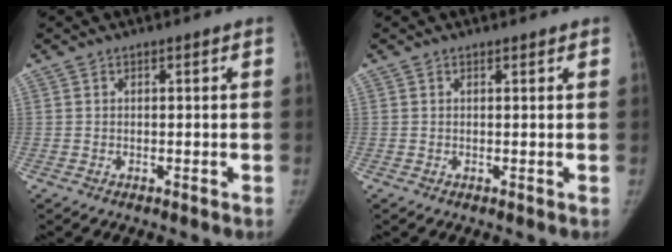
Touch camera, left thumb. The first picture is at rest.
{"total": 0.5, "force": [0.5, 0.2, 0.2], "torque": [-0.004, -0.004, 0.006]}